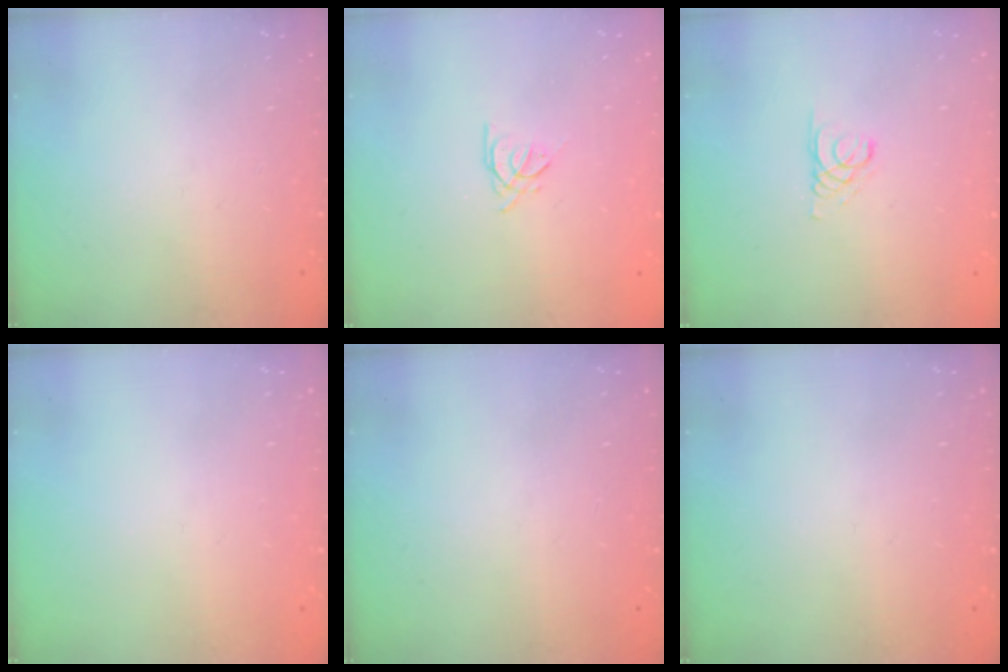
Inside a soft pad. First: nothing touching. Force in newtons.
{"total": 1.9, "press": 1.8, "slide": 0.5}
{"total": 2.1, "press": 2.1, "slide": 0.2}
{"total": 0.0}
{"total": 0.0}
{"total": 0.0}